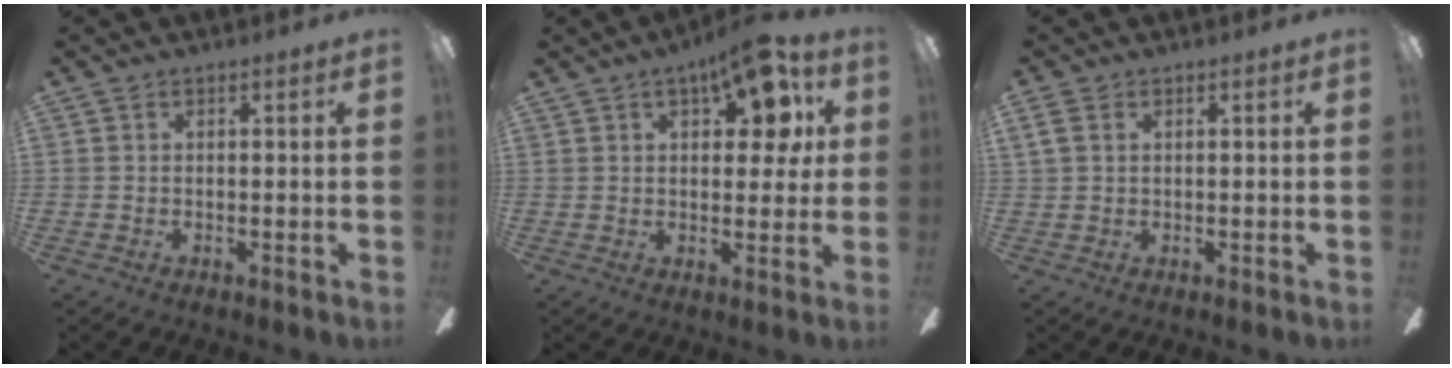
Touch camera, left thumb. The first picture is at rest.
{"total": 13.0, "force": [6.2, 5.9, 9.8], "torque": [-0.120, -0.021, 0.099]}
{"total": 3.4, "force": [1.5, 2.2, 2.0], "torque": [-0.044, 0.005, 0.029]}